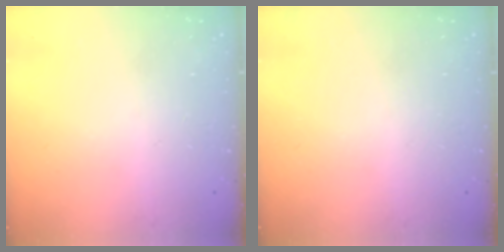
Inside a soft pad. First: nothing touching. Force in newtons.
{"total": 0.0}